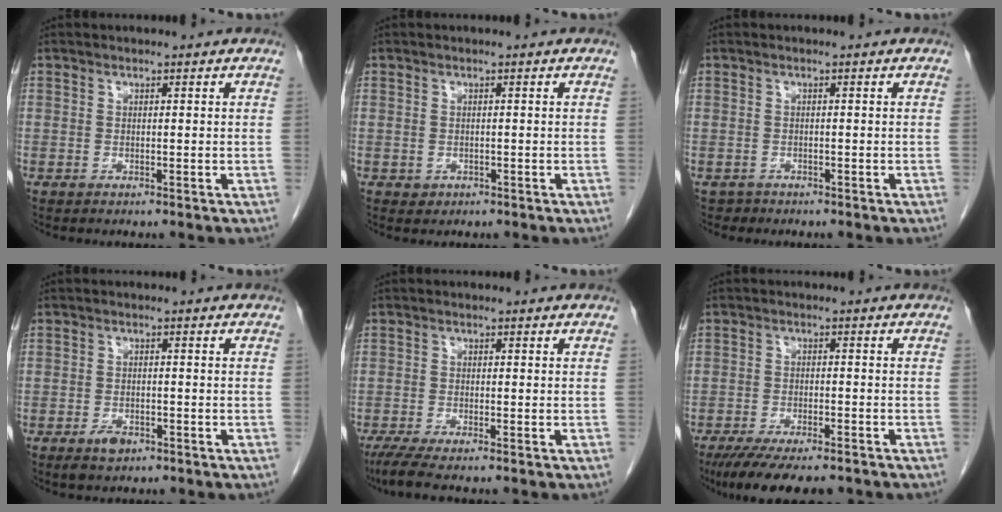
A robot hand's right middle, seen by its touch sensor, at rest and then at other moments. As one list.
[{"total": 0.9, "force": [-0.3, 0.9, 0.2], "torque": [-0.003, 0.003, 0.002]}, {"total": 0.9, "force": [-0.7, 0.6, -0.3], "torque": [-0.002, 0.003, -0.011]}, {"total": 2.6, "force": [-1.6, 1.3, 1.6], "torque": [-0.029, 0.000, -0.020]}, {"total": 4.0, "force": [-3.1, 0.2, 2.6], "torque": [-0.051, -0.012, -0.056]}, {"total": 11.8, "force": [-9.4, 3.2, 6.5], "torque": [-0.101, -0.016, -0.141]}]